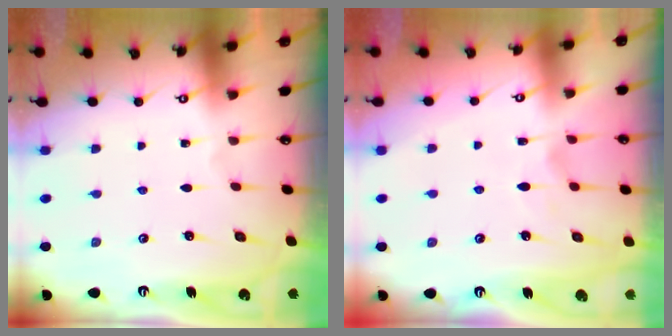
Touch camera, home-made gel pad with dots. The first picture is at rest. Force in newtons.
{"total": 1.4, "press": 1.0, "slide": 0.9}